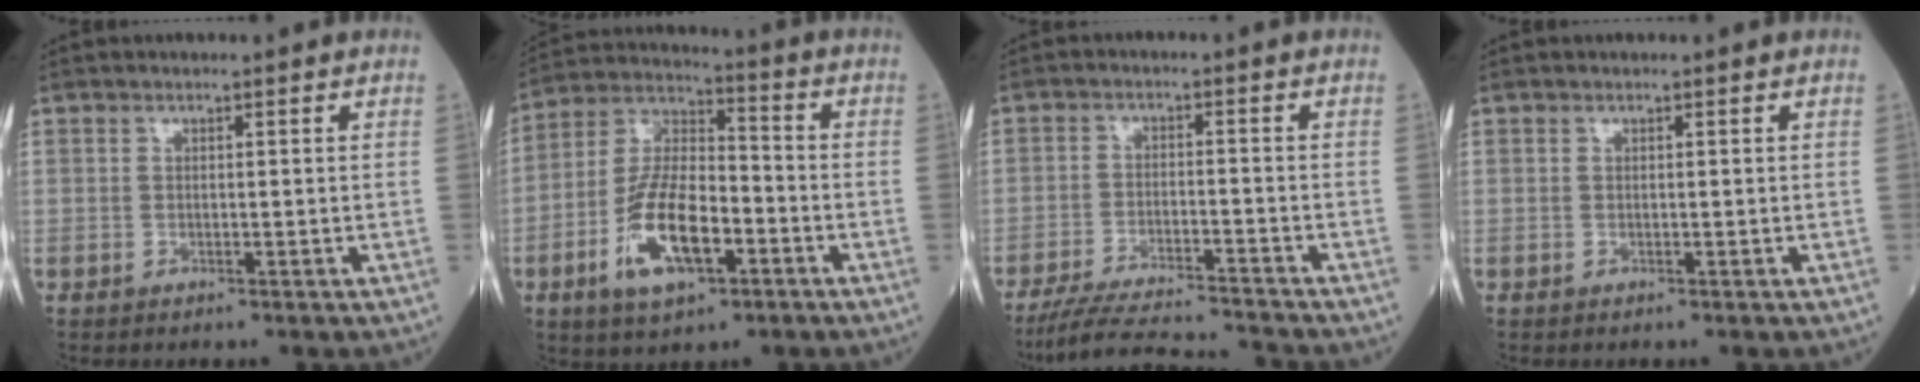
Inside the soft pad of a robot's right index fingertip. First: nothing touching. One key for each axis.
{"total": 14.0, "fx": -5.2, "fy": 5.5, "fz": 11.8, "tx": -0.242, "ty": 0.005, "tz": -0.094}
{"total": 12.2, "fx": -11.5, "fy": 0.1, "fz": 4.0, "tx": -0.067, "ty": -0.007, "tz": -0.188}
{"total": 0.0}